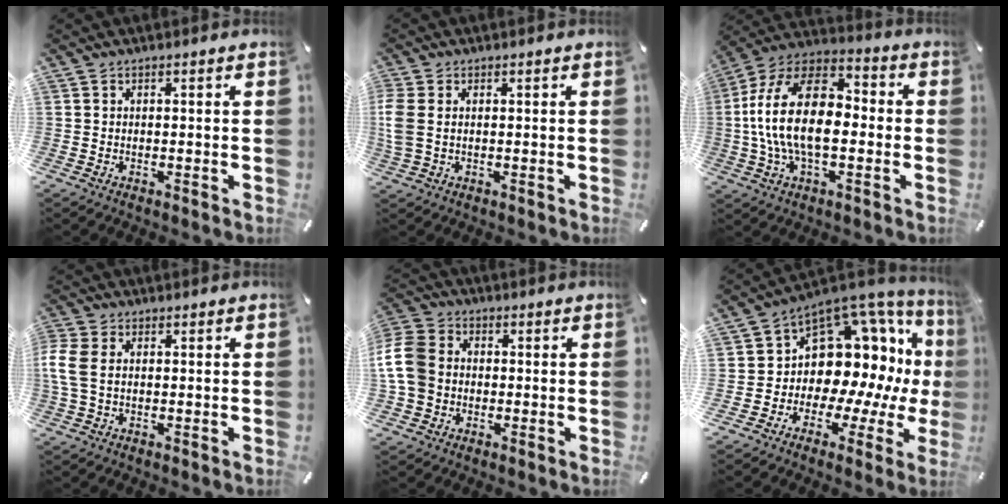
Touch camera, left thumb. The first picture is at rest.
{"total": 4.4, "force": [0.5, 2.6, 3.5], "torque": [-0.094, -0.005, 0.003]}
{"total": 19.1, "force": [-2.7, 11.3, 15.2], "torque": [-0.312, 0.022, -0.048]}
{"total": 5.7, "force": [0.5, 3.8, 4.3], "torque": [-0.115, -0.003, 0.003]}
{"total": 10.4, "force": [0.2, 8.8, 5.5], "torque": [-0.150, 0.012, 0.003]}
{"total": 15.3, "force": [4.8, 11.7, 8.7], "torque": [-0.122, -0.076, 0.100]}